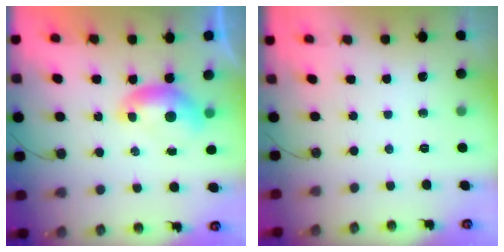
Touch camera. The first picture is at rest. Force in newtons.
{"total": 0.0}